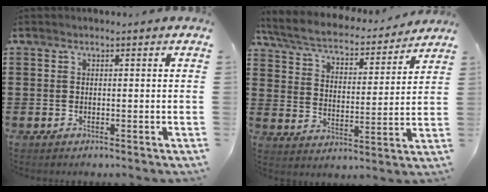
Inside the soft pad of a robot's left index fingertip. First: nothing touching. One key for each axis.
{"total": 5.6, "fx": 5.1, "fy": 0.8, "fz": 2.1, "tx": -0.065, "ty": -0.034, "tz": 0.083}